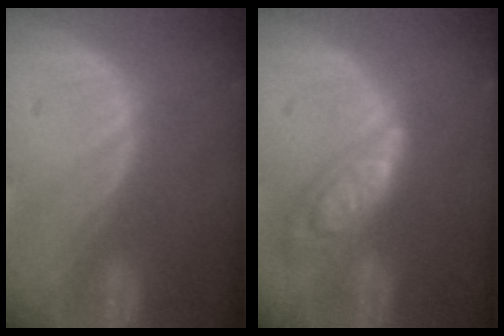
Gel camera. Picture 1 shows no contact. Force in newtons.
{"total": 7.4, "press": 7.4, "slide": 0.5}